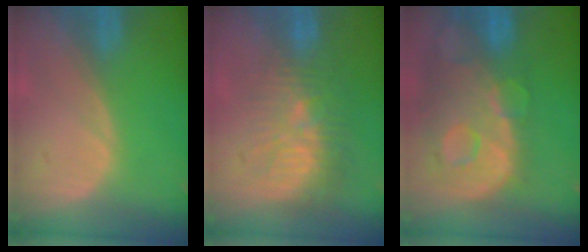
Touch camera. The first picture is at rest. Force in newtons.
{"total": 10.1, "press": 9.0, "slide": 4.5}
{"total": 13.3, "press": 10.9, "slide": 7.6}